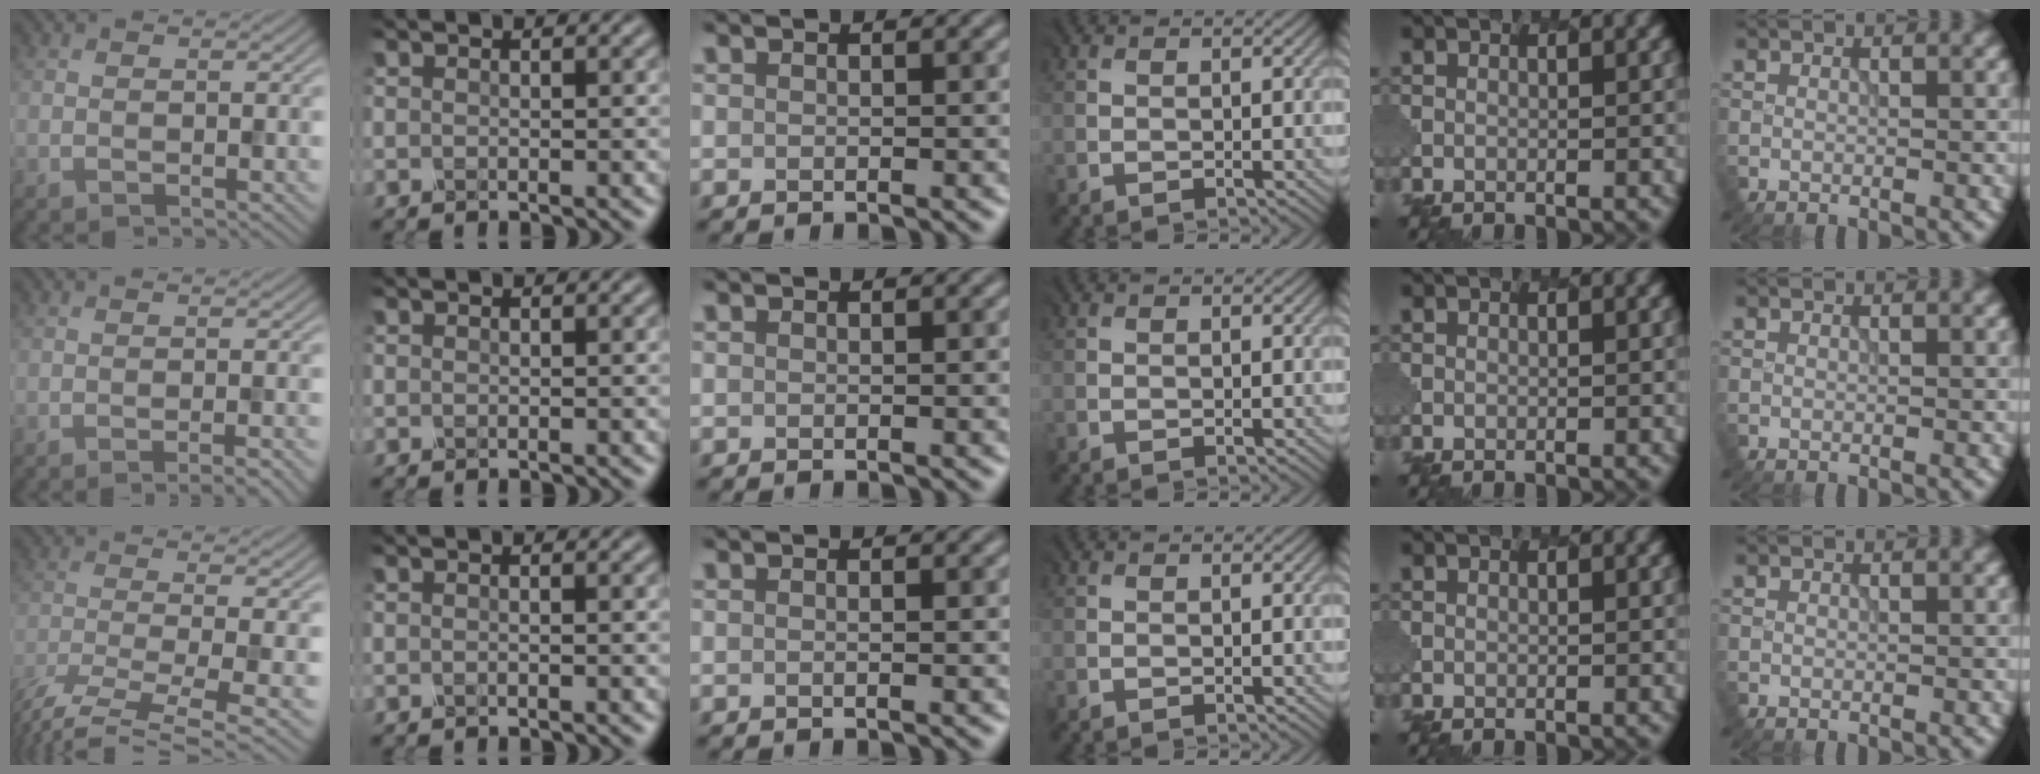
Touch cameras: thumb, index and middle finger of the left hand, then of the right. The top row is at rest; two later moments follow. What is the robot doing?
{"motion": "dispense", "object": "oil cruet"}